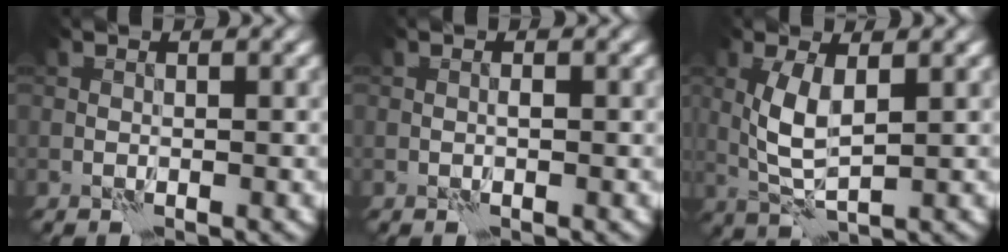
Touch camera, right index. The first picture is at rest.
{"total": 0.0}
{"total": 4.2, "force": [0.8, 1.5, 3.8], "torque": [-0.088, -0.001, 0.019]}